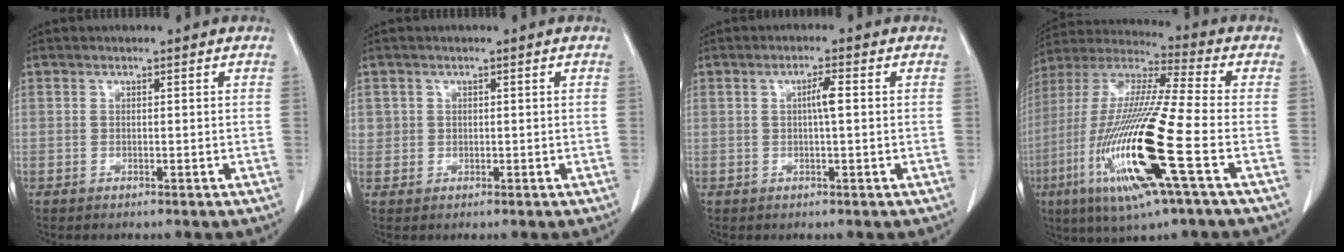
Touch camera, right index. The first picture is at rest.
{"total": 1.6, "force": [0.5, 1.5, 0.1], "torque": [0.012, 0.005, 0.005]}
{"total": 2.5, "force": [0.2, 0.1, 2.5], "torque": [-0.045, 0.002, 0.003]}
{"total": 21.5, "force": [-6.8, 1.1, 20.3], "torque": [-0.445, -0.034, -0.136]}